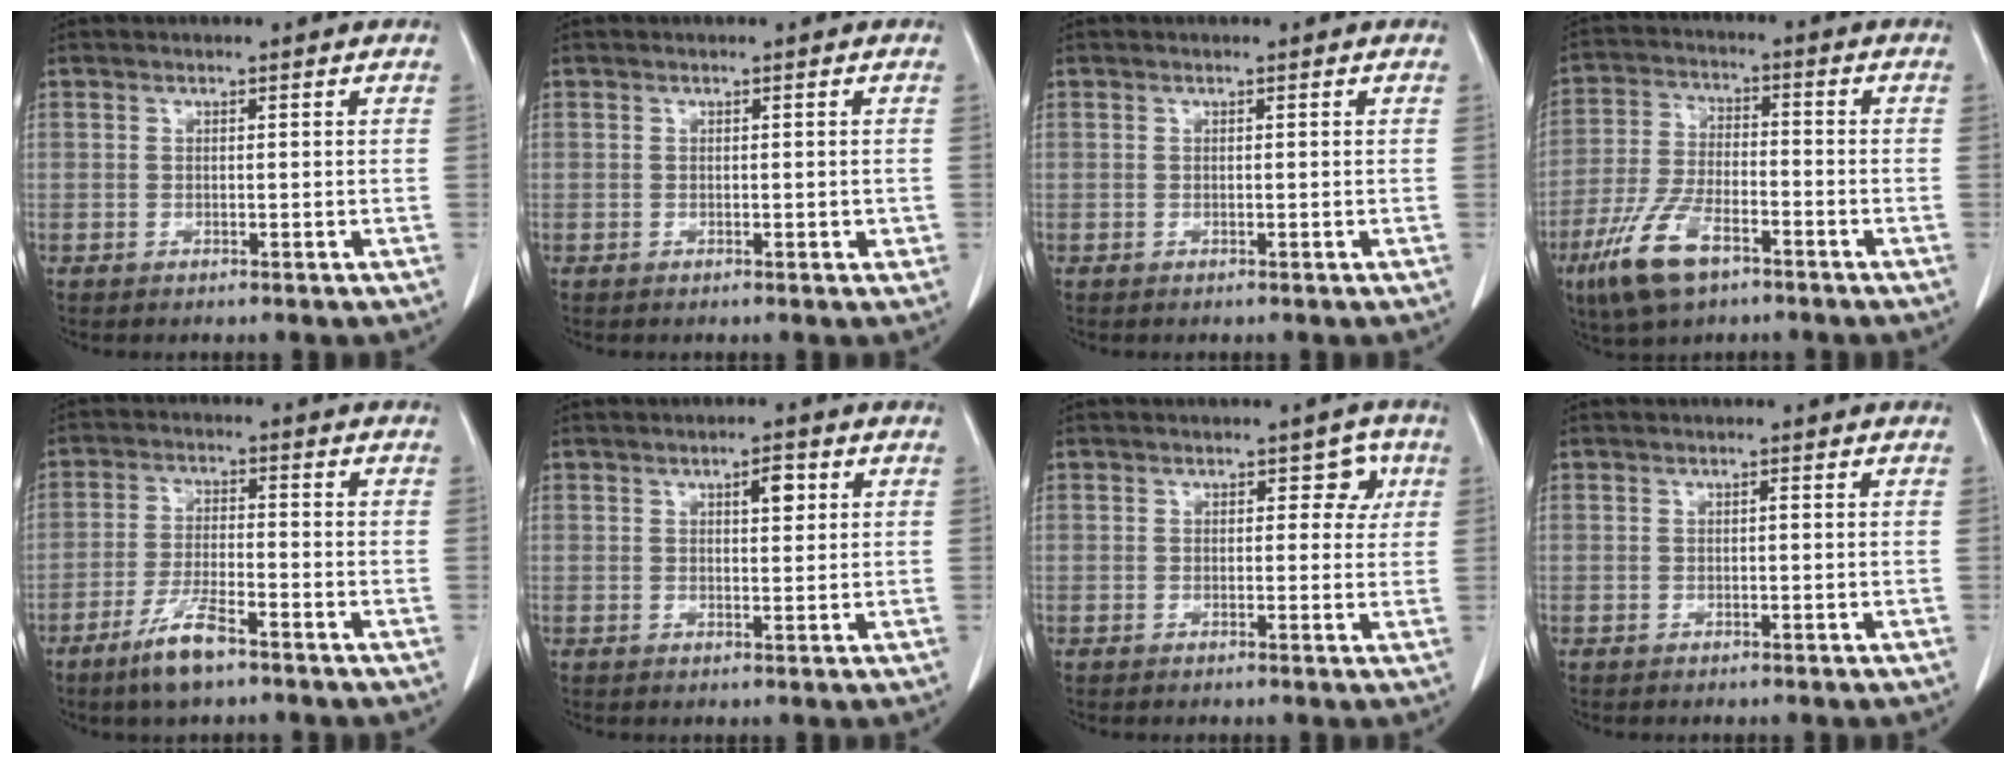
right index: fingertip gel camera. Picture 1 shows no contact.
{"total": 1.2, "force": [-0.3, 0.6, 1.0], "torque": [-0.010, 0.001, -0.002]}
{"total": 0.0}
{"total": 10.6, "force": [-6.2, 4.1, 7.6], "torque": [-0.167, -0.009, -0.115]}
{"total": 7.0, "force": [-4.8, 1.1, 5.0], "torque": [-0.103, -0.009, -0.087]}
{"total": 2.8, "force": [1.2, 1.0, 2.4], "torque": [-0.038, 0.000, 0.018]}
{"total": 3.1, "force": [1.0, 2.1, 2.1], "torque": [-0.010, 0.012, 0.007]}
{"total": 0.0}